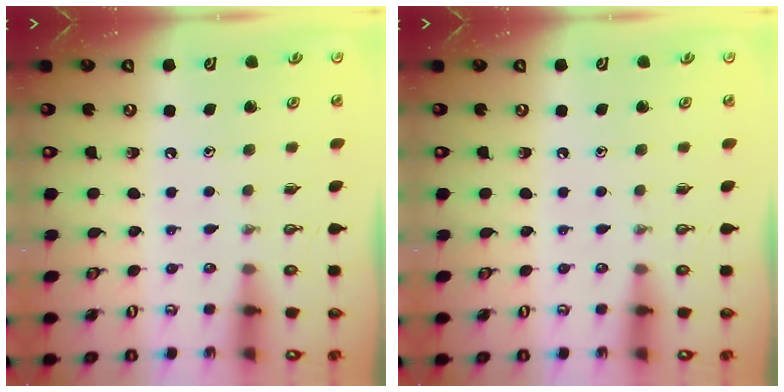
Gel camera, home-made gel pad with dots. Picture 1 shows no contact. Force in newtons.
{"total": 0.0}